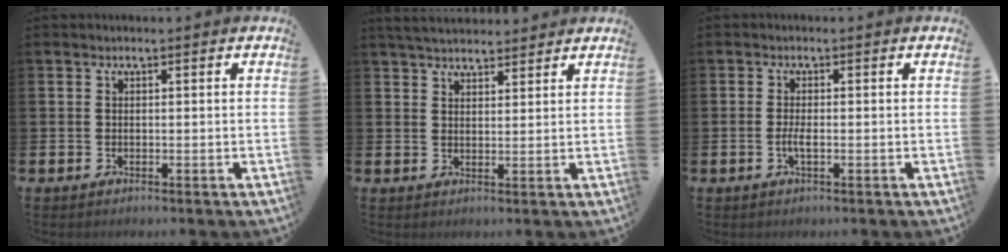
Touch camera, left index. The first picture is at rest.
{"total": 4.1, "force": [4.0, 1.0, 0.6], "torque": [-0.014, -0.016, 0.072]}
{"total": 1.7, "force": [-0.5, 0.5, 1.6], "torque": [-0.032, 0.002, -0.009]}